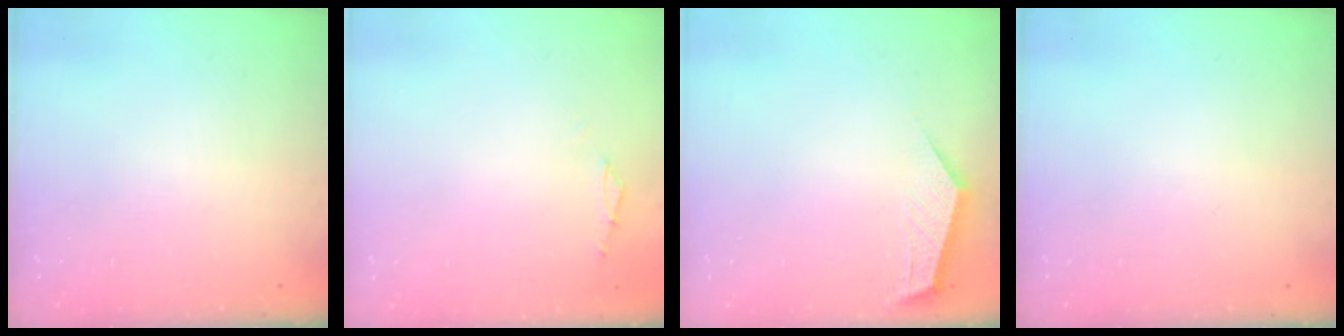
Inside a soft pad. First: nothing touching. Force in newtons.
{"total": 0.0}
{"total": 1.7, "press": 1.7, "slide": 0.1}
{"total": 0.0}